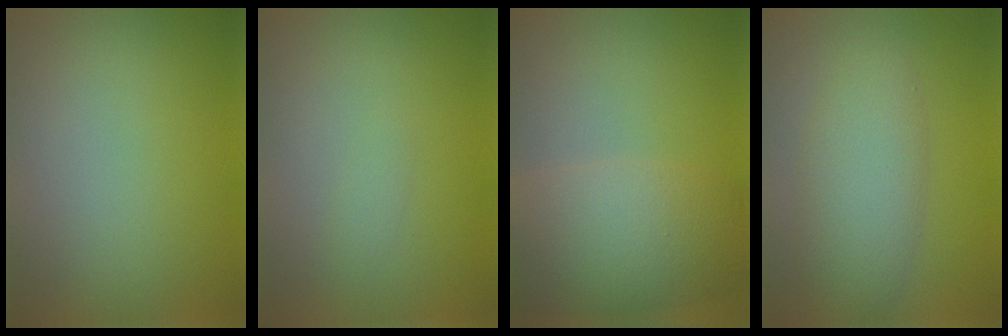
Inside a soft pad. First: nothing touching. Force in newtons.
{"total": 0.7, "press": 0.7, "slide": 0.1}
{"total": 7.7, "press": 7.7, "slide": 0.2}
{"total": 4.9, "press": 4.9, "slide": 0.0}